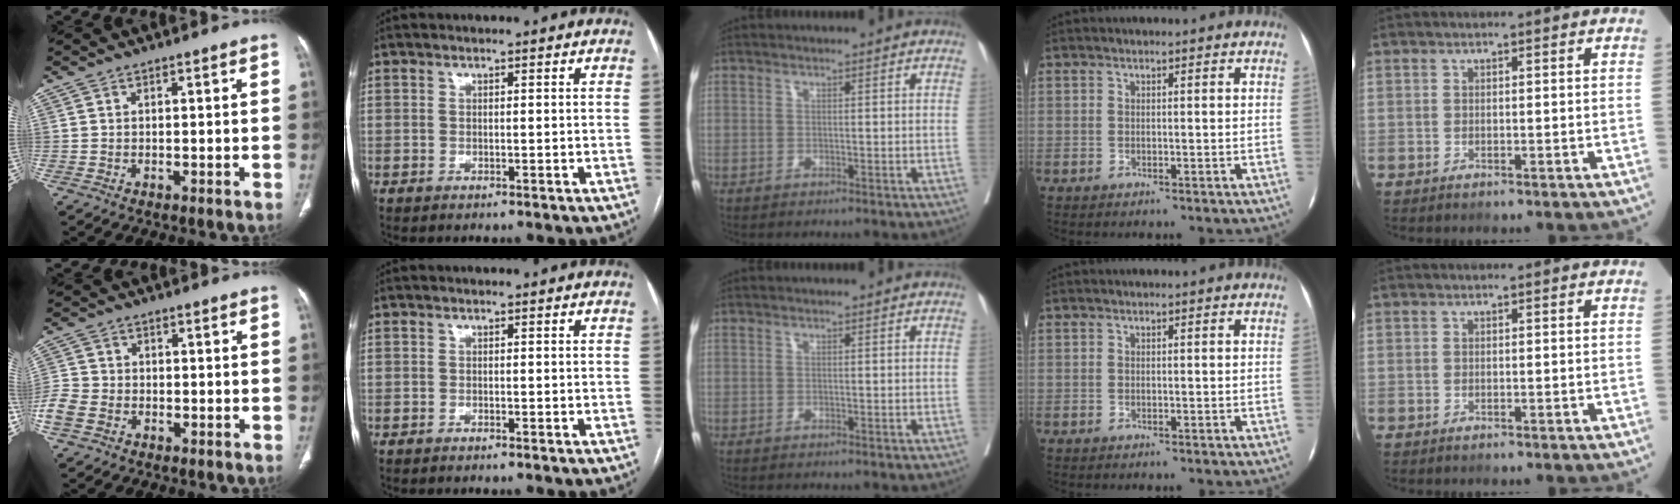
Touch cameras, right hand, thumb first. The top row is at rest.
{"thumb": {"total": 6.2, "force": [-2.8, 4.6, 3.1], "torque": [-0.075, 0.012, -0.055]}}